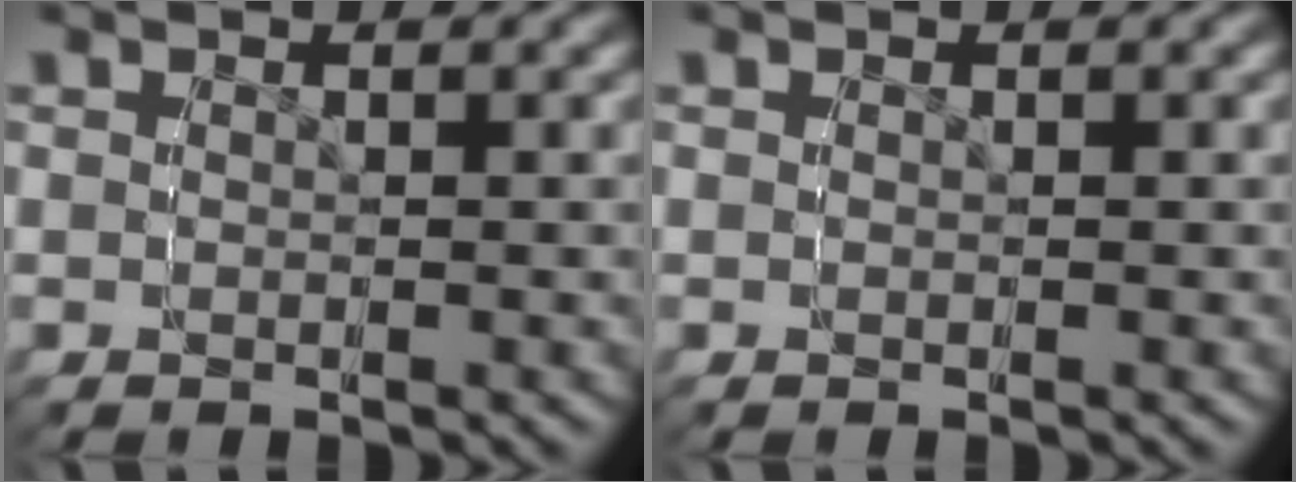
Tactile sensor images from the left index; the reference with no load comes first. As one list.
[{"total": 0.0}]